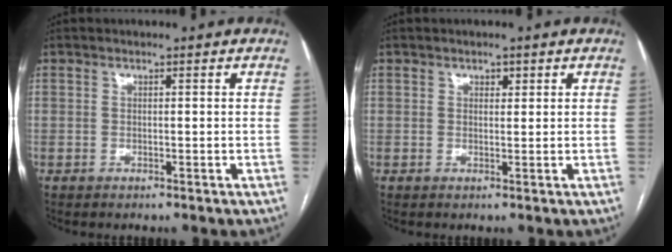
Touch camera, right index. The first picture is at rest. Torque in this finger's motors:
{"motor_torque": [0.01, 0.01, 0.01, 0.00]}